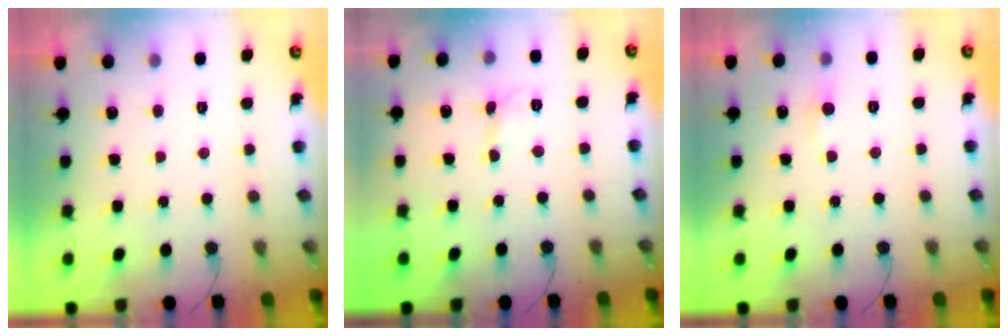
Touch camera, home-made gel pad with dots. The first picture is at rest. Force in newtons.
{"total": 2.8, "press": 2.8, "slide": 0.4}
{"total": 4.1, "press": 4.1, "slide": 0.6}